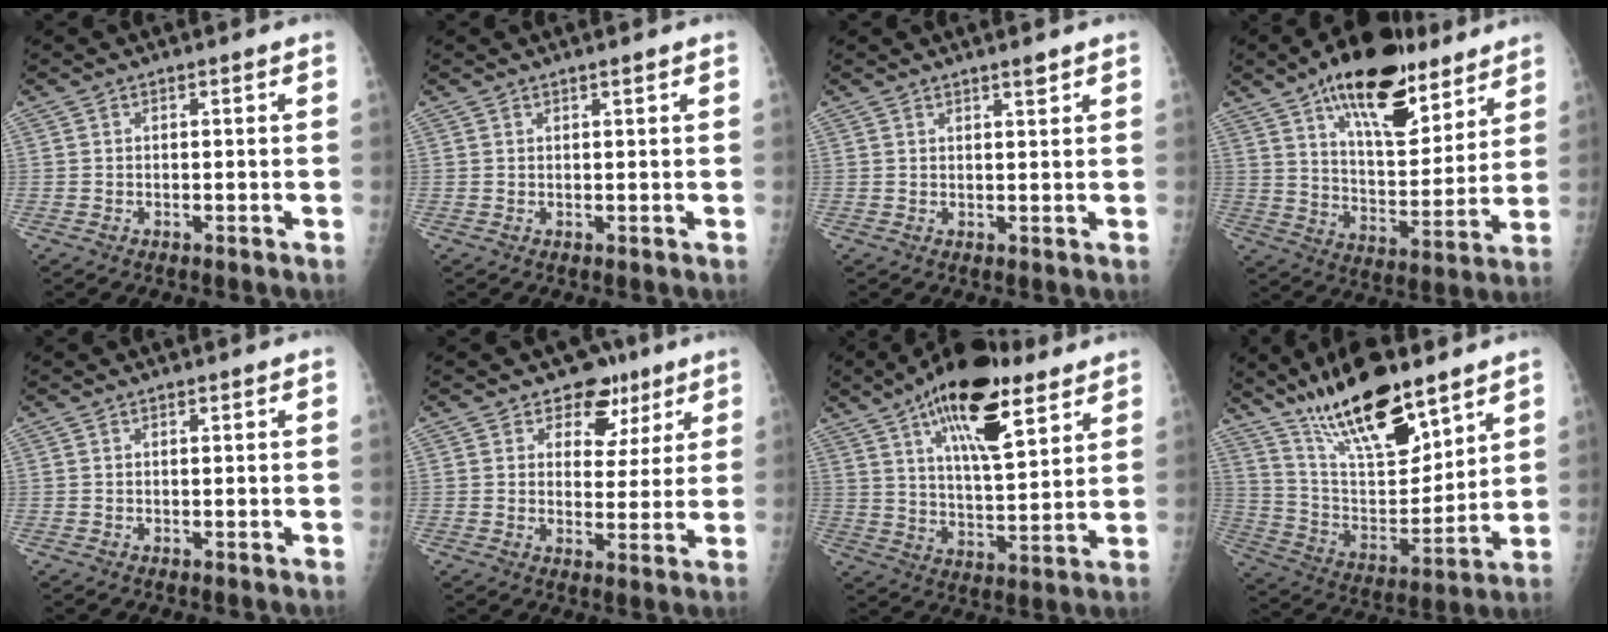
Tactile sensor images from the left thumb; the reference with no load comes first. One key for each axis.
{"total": 0.7, "fx": 0.6, "fy": 0.0, "fz": 0.4, "tx": -0.006, "ty": -0.004, "tz": 0.012}
{"total": 1.8, "fx": 1.4, "fy": 0.3, "fz": 1.0, "tx": -0.013, "ty": -0.010, "tz": 0.023}
{"total": 22.3, "fx": 13.8, "fy": 9.8, "fz": 14.5, "tx": -0.186, "ty": -0.058, "tz": 0.225}
{"total": 0.5, "fx": 0.4, "fy": 0.2, "fz": 0.3, "tx": -0.006, "ty": -0.003, "tz": 0.007}
{"total": 8.5, "fx": 5.3, "fy": 6.1, "fz": 2.8, "tx": 0.008, "ty": -0.018, "tz": 0.074}
{"total": 20.1, "fx": 11.2, "fy": 7.7, "fz": 14.8, "tx": -0.215, "ty": -0.042, "tz": 0.181}
{"total": 22.0, "fx": 15.4, "fy": 7.3, "fz": 13.8, "tx": -0.207, "ty": -0.073, "tz": 0.280}